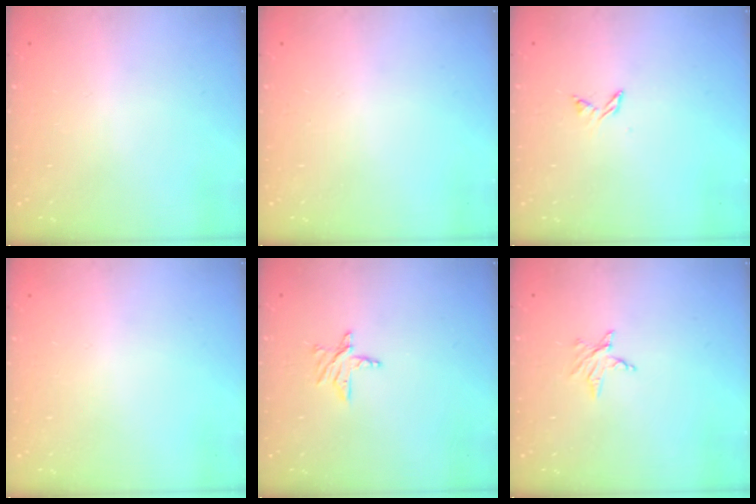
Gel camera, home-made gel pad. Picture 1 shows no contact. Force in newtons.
{"total": 0.0}
{"total": 4.3, "press": 4.3, "slide": 0.5}
{"total": 0.0}
{"total": 5.6, "press": 5.5, "slide": 0.5}
{"total": 3.5, "press": 3.5, "slide": 0.3}